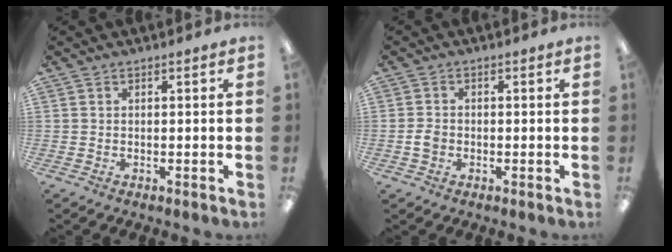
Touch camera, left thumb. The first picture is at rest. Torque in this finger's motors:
{"motor_torque": [-0.21, 0.24, -0.22, 0.46, 0.01]}